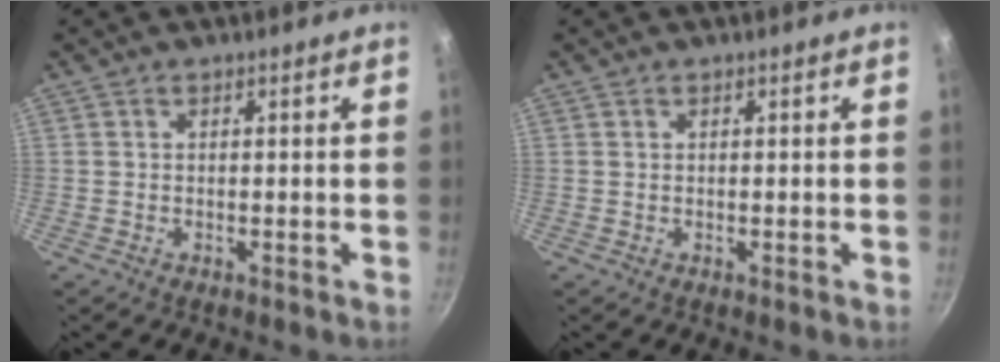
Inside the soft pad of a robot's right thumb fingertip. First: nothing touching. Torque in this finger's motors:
{"motor_torque": [0.00, 0.00, 0.01, 0.00, 0.00]}